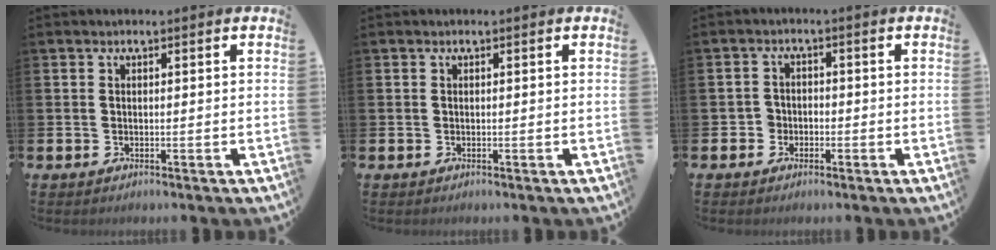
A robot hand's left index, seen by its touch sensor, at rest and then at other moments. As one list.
[{"total": 0.0}, {"total": 2.2, "force": [-1.1, 1.8, 0.1], "torque": [-0.013, 0.007, -0.027]}]